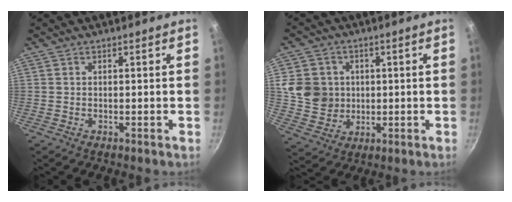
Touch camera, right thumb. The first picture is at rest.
{"total": 9.8, "force": [1.3, 9.1, 3.5], "torque": [-0.038, -0.008, 0.030]}